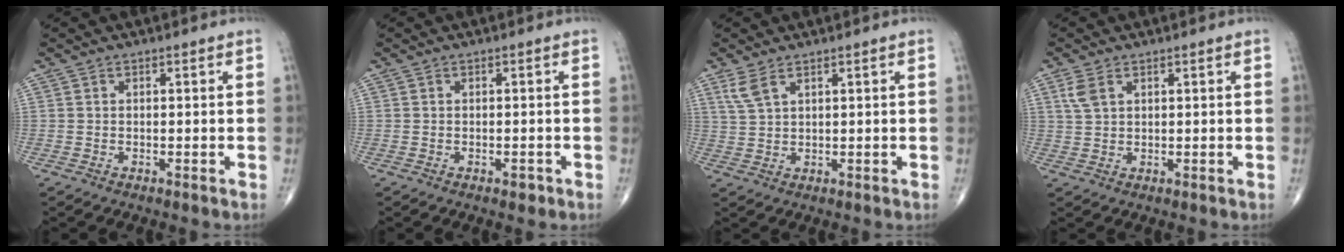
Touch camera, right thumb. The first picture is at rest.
{"total": 1.3, "force": [-0.7, 0.7, 0.8], "torque": [-0.008, 0.000, -0.008]}
{"total": 3.5, "force": [2.2, 1.3, 2.4], "torque": [-0.055, 0.001, 0.055]}
{"total": 3.2, "force": [1.6, 1.8, 2.1], "torque": [-0.048, 0.004, 0.040]}